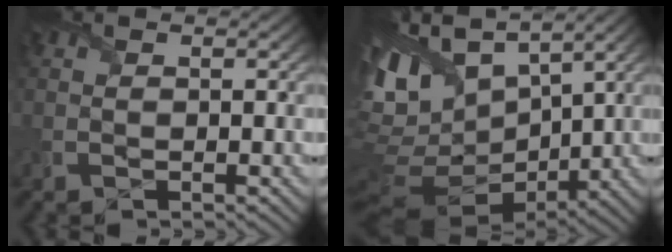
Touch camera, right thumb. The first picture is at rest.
{"total": 13.1, "force": [4.0, 7.5, 10.0], "torque": [-0.252, -0.005, 0.094]}